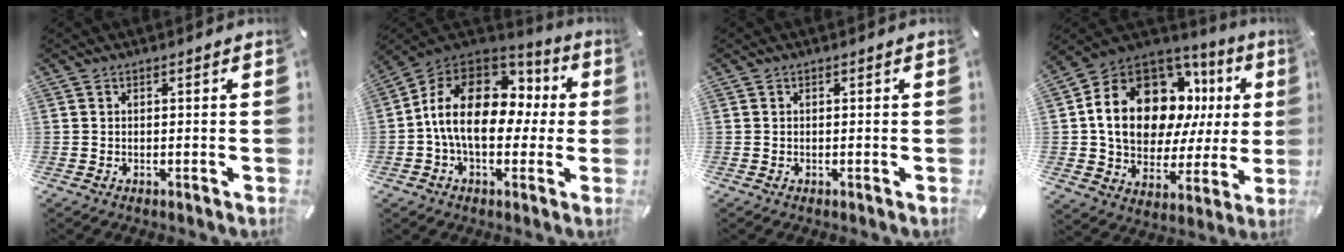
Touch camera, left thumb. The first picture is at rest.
{"total": 18.7, "force": [0.7, 12.7, 13.6], "torque": [-0.256, 0.012, 0.015]}
{"total": 0.0}
{"total": 21.0, "force": [6.1, 14.5, 13.9], "torque": [-0.245, -0.036, 0.109]}